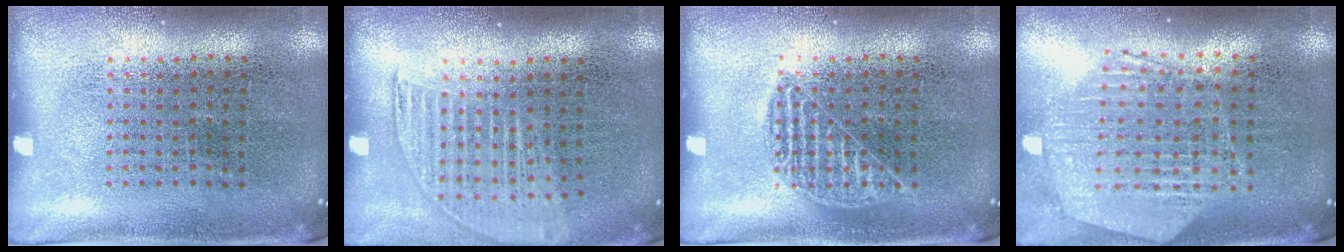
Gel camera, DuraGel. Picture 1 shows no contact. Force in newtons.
{"total": 1.3, "press": 1.2, "slide": 0.6}
{"total": 1.4, "press": 1.4, "slide": 0.2}
{"total": 1.2, "press": 1.2, "slide": 0.2}